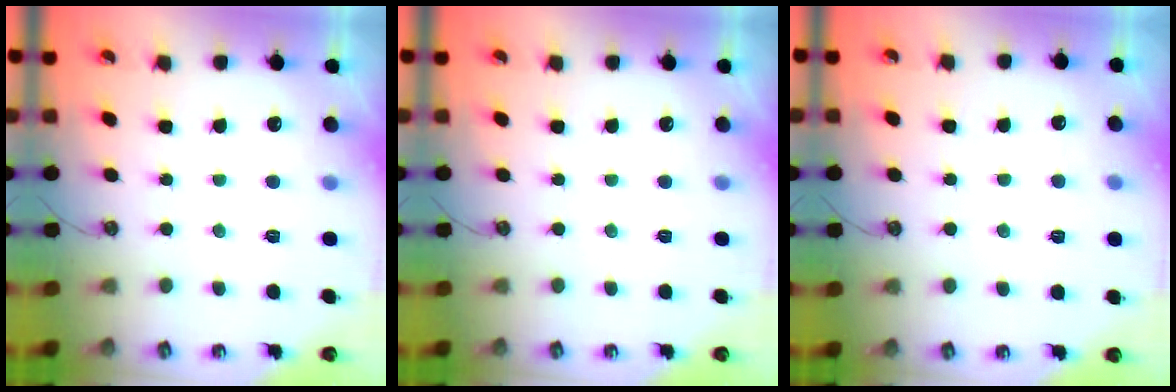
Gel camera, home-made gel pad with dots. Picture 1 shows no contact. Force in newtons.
{"total": 0.0}
{"total": 7.5, "press": 7.5, "slide": 0.3}